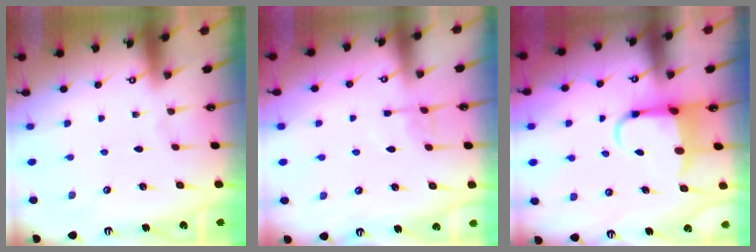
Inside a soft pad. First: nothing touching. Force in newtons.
{"total": 3.4, "press": 3.4, "slide": 0.6}
{"total": 5.7, "press": 5.5, "slide": 1.5}